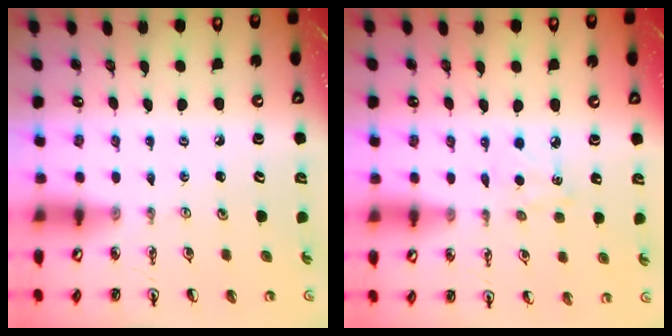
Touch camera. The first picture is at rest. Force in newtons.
{"total": 5.1, "press": 5.1, "slide": 0.5}